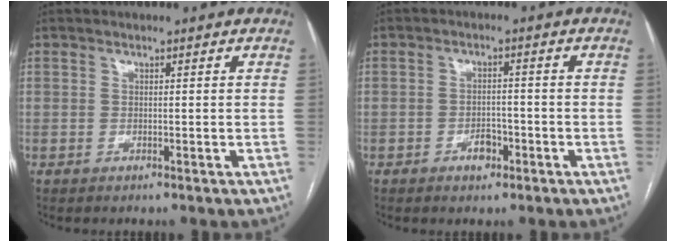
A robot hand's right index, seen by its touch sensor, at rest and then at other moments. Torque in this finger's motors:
{"motor_torque": [0.40, -0.16, 0.08, 0.04]}